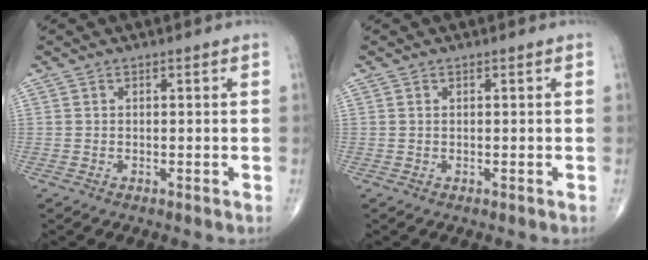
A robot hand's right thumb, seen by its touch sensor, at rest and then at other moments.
{"total": 0.0}